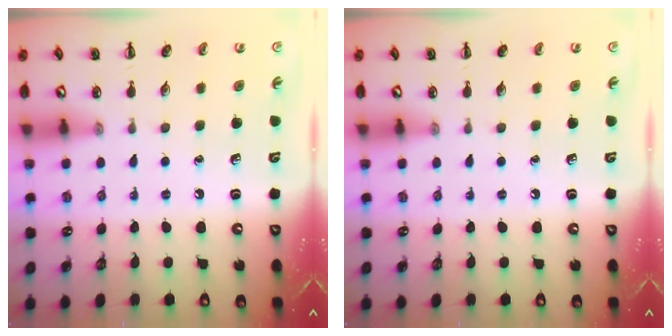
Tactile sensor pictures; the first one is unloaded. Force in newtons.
{"total": 0.0}